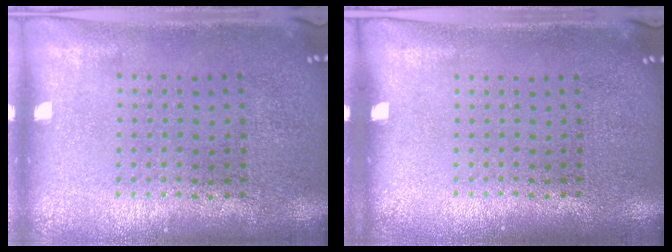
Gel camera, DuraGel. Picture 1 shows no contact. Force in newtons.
{"total": 0.0}